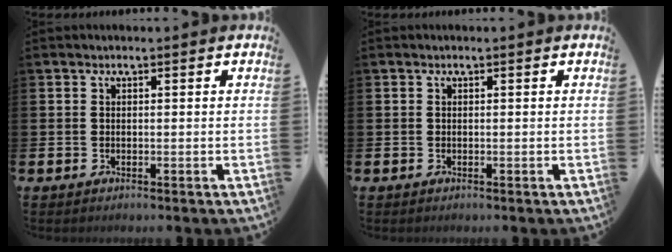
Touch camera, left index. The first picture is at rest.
{"total": 0.0}